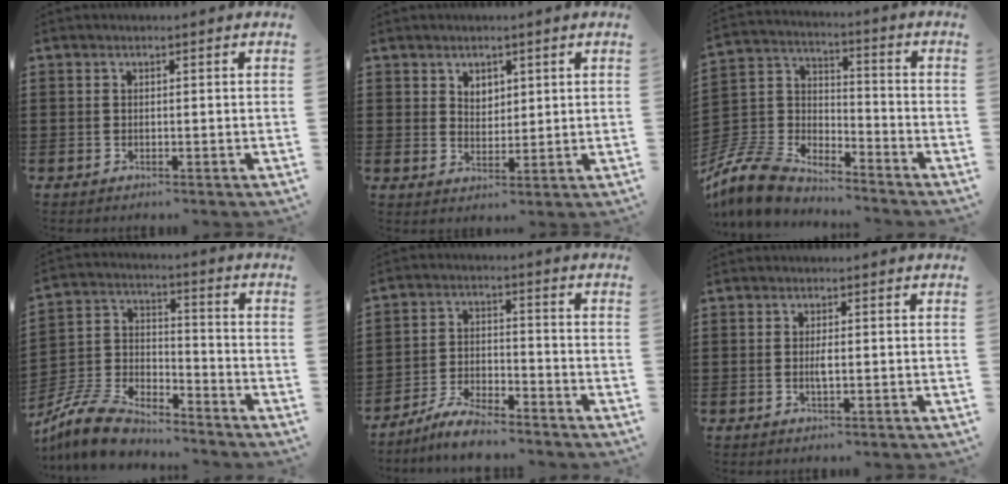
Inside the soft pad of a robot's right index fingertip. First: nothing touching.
{"total": 2.6, "force": [1.9, 1.8, 0.3], "torque": [-0.013, 0.007, 0.036]}
{"total": 8.4, "force": [-7.8, 2.5, 1.8], "torque": [-0.083, -0.002, -0.166]}
{"total": 9.4, "force": [-8.6, 2.2, 3.0], "torque": [-0.076, 0.017, -0.172]}
{"total": 5.4, "force": [-5.0, 0.8, 1.8], "torque": [-0.044, 0.004, -0.098]}
{"total": 1.6, "force": [-0.1, 0.4, 1.6], "torque": [-0.039, -0.003, -0.005]}